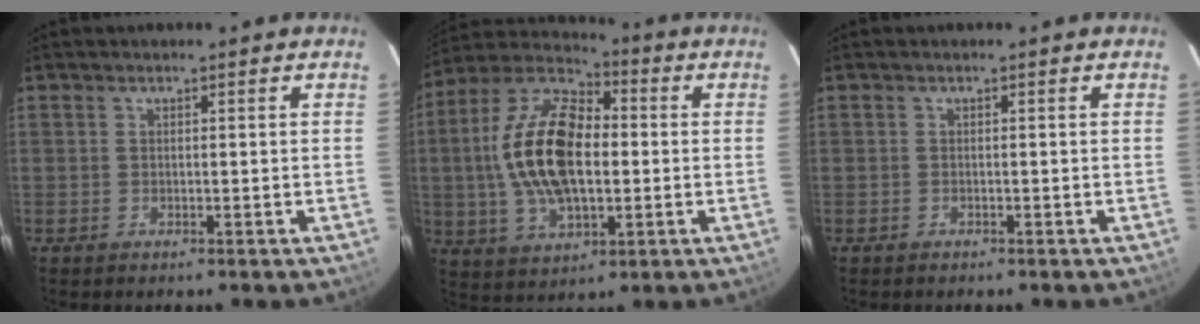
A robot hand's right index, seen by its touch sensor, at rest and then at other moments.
{"total": 19.3, "force": [0.1, 10.1, 16.4], "torque": [-0.332, 0.013, -0.001]}
{"total": 0.6, "force": [-0.5, 0.4, 0.0], "torque": [0.000, 0.004, -0.009]}